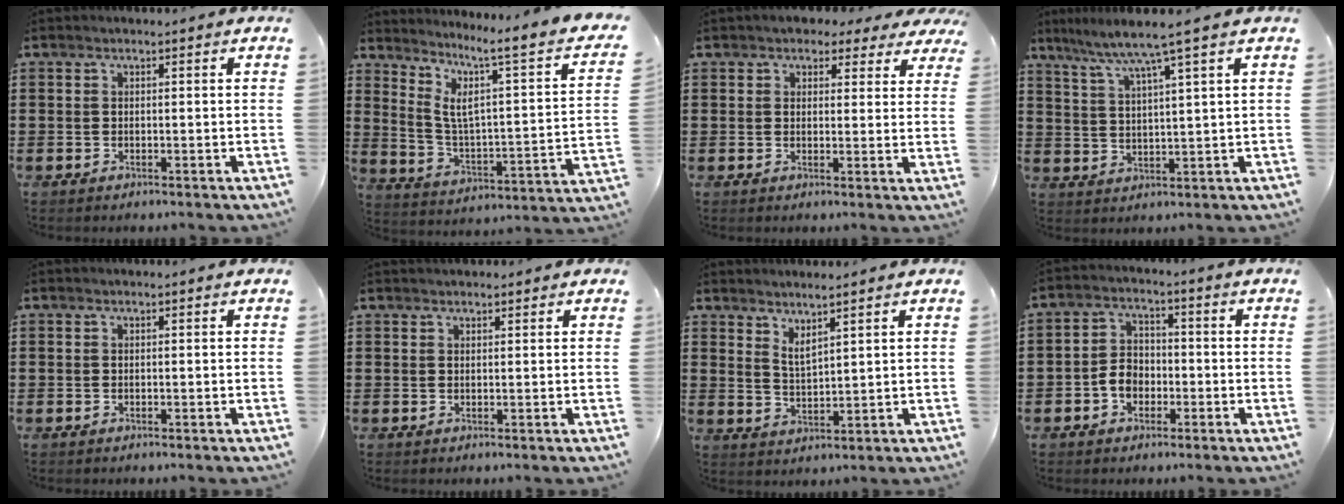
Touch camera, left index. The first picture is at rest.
{"total": 5.4, "force": [3.2, 0.0, 4.4], "torque": [-0.106, -0.044, 0.036]}
{"total": 3.1, "force": [2.5, 1.6, 0.8], "torque": [-0.020, 0.000, 0.043]}
{"total": 5.5, "force": [3.9, -0.9, 3.8], "torque": [-0.088, -0.021, 0.060]}
{"total": 0.0}
{"total": 1.1, "force": [1.0, 0.4, 0.1], "torque": [-0.003, 0.002, 0.020]}
{"total": 2.7, "force": [2.5, 0.0, 1.2], "torque": [-0.028, -0.004, 0.045]}
{"total": 4.2, "force": [-1.7, 3.2, 2.2], "torque": [-0.055, 0.007, -0.036]}